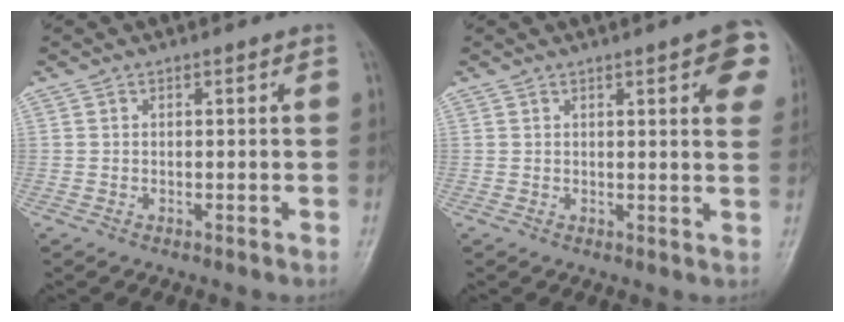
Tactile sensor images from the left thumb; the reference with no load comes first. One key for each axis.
{"total": 8.1, "fx": 3.5, "fy": 1.8, "fz": 7.0, "tx": -0.065, "ty": -0.008, "tz": 0.036}